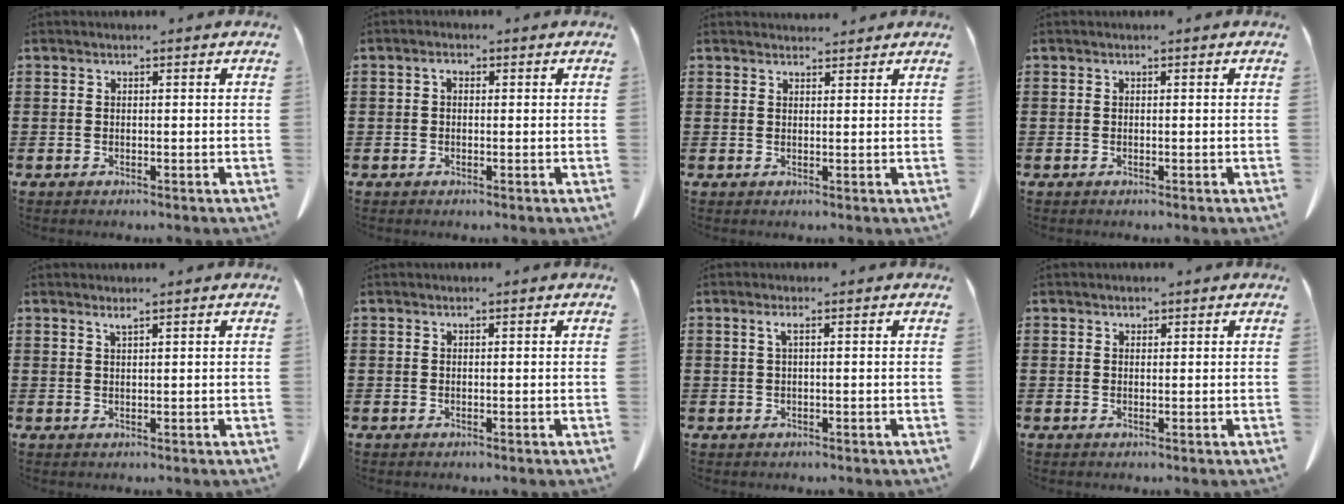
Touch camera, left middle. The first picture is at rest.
{"total": 1.4, "force": [-0.1, 0.8, 1.1], "torque": [-0.023, 0.005, -0.002]}
{"total": 1.6, "force": [1.5, 0.4, 0.1], "torque": [0.001, -0.001, 0.028]}
{"total": 0.0}
{"total": 1.1, "force": [0.9, -0.1, 0.5], "torque": [-0.011, -0.003, 0.018]}
{"total": 0.0}
{"total": 1.3, "force": [0.3, 0.2, 1.2], "torque": [-0.024, 0.001, 0.005]}
{"total": 0.8, "force": [0.6, 0.4, 0.1], "torque": [-0.003, 0.001, 0.013]}